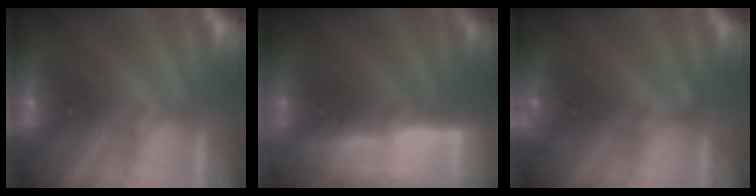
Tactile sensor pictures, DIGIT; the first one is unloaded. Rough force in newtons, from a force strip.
{"total": 9.1}
{"total": 2.5}